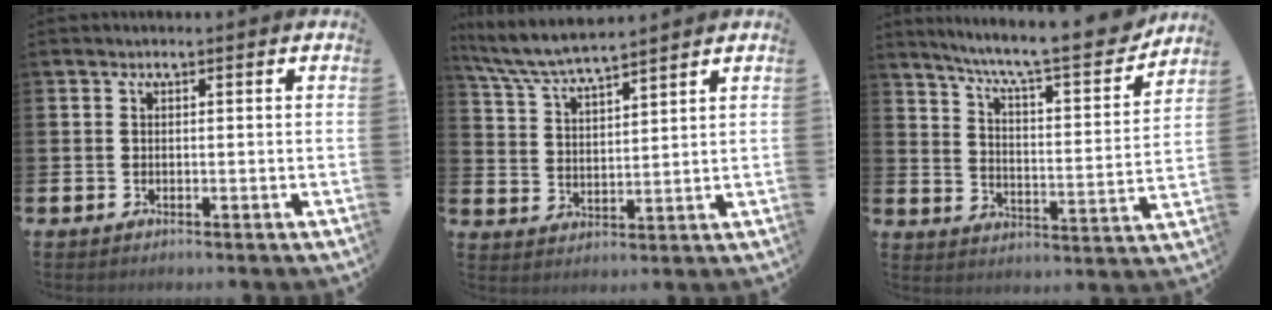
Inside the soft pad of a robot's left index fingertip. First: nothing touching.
{"total": 6.5, "force": [6.2, 0.5, 1.9], "torque": [-0.063, -0.026, 0.112]}
{"total": 9.5, "force": [8.3, 1.2, 4.5], "torque": [-0.103, -0.058, 0.134]}